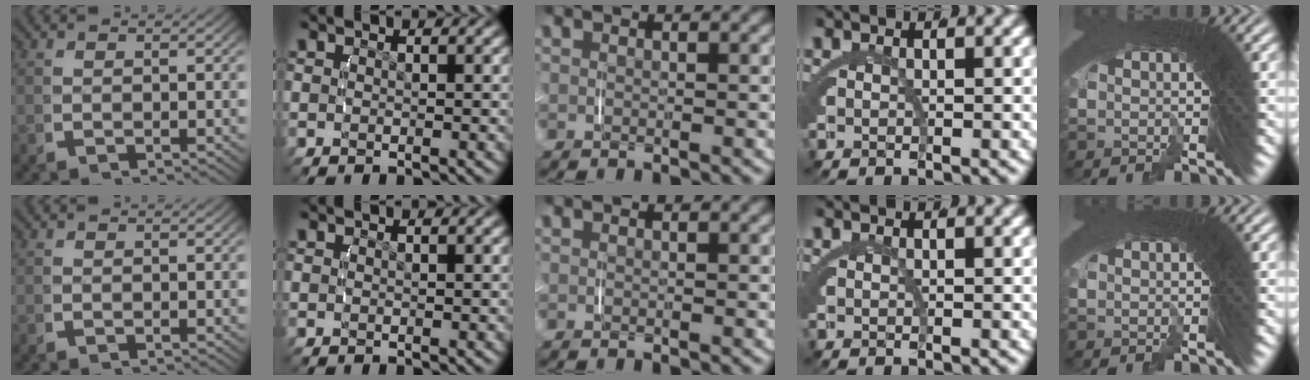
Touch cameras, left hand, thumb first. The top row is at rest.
{}